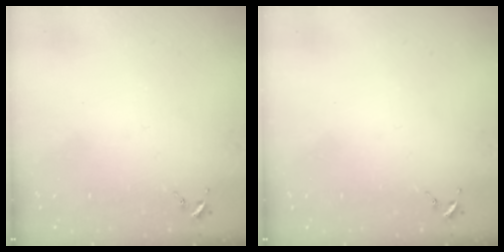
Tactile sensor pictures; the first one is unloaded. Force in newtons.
{"total": 0.0}